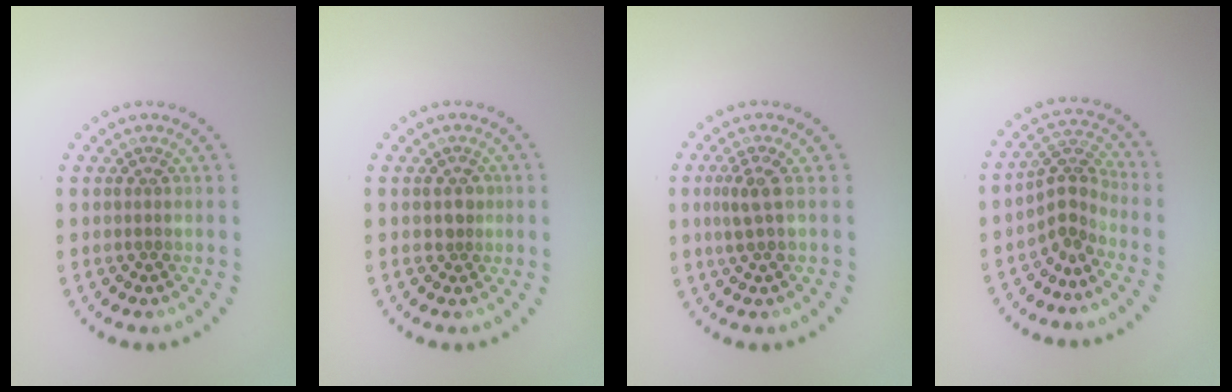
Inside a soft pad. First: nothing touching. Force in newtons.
{"total": 1.5, "press": 1.2, "slide": 0.8}
{"total": 1.9, "press": 1.6, "slide": 1.1}
{"total": 2.7, "press": 1.9, "slide": 2.0}